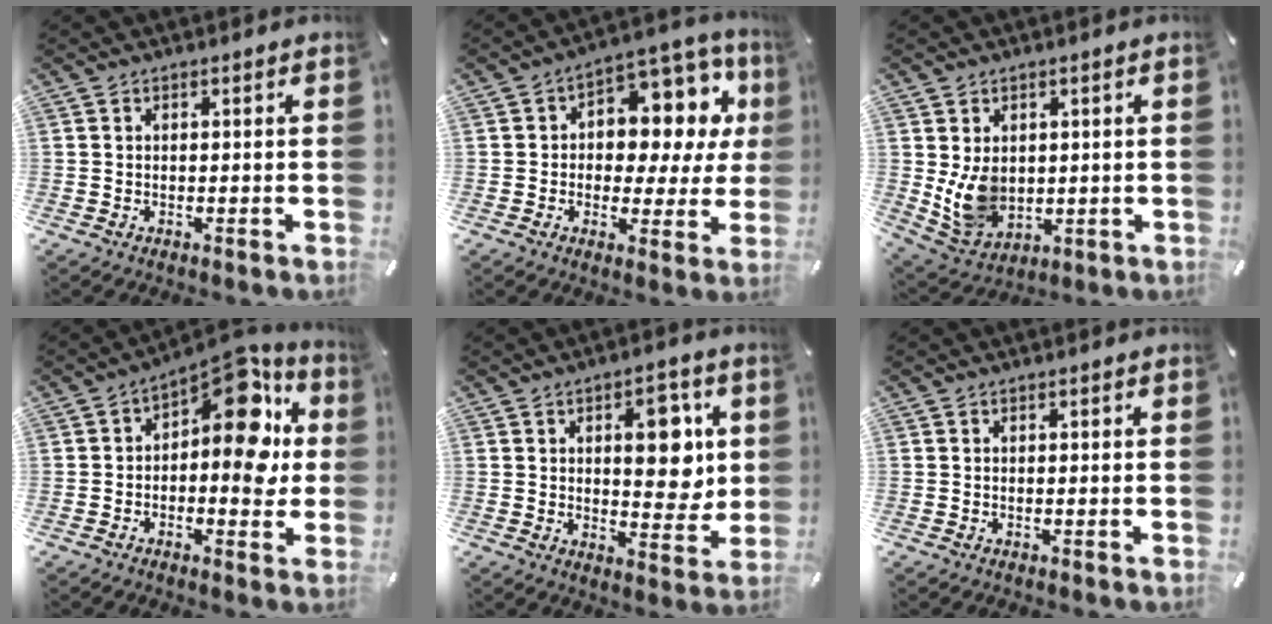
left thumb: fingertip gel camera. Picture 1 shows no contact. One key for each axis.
{"total": 11.6, "fx": 3.7, "fy": 8.0, "fz": 7.6, "tx": -0.097, "ty": -0.037, "tz": 0.064}
{"total": 9.0, "fx": 1.0, "fy": 7.5, "fz": 4.8, "tx": -0.110, "ty": -0.011, "tz": 0.020}
{"total": 15.7, "fx": 5.2, "fy": 8.2, "fz": 12.4, "tx": -0.159, "ty": -0.045, "tz": 0.084}
{"total": 12.4, "fx": 2.9, "fy": 7.0, "fz": 9.8, "tx": -0.111, "ty": -0.010, "tz": 0.043}
{"total": 0.0}